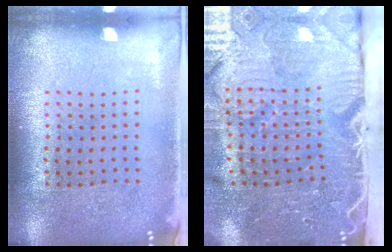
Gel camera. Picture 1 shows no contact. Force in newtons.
{"total": 5.3, "press": 4.2, "slide": 3.2}